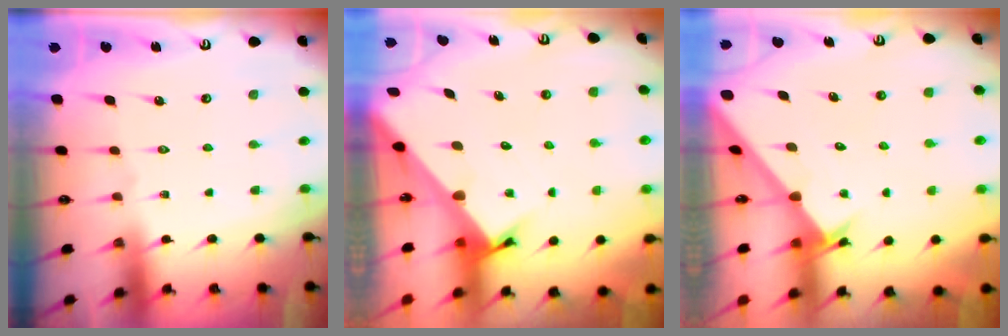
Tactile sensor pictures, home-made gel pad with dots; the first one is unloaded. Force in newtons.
{"total": 3.9, "press": 3.9, "slide": 0.3}
{"total": 2.5, "press": 2.5, "slide": 0.2}